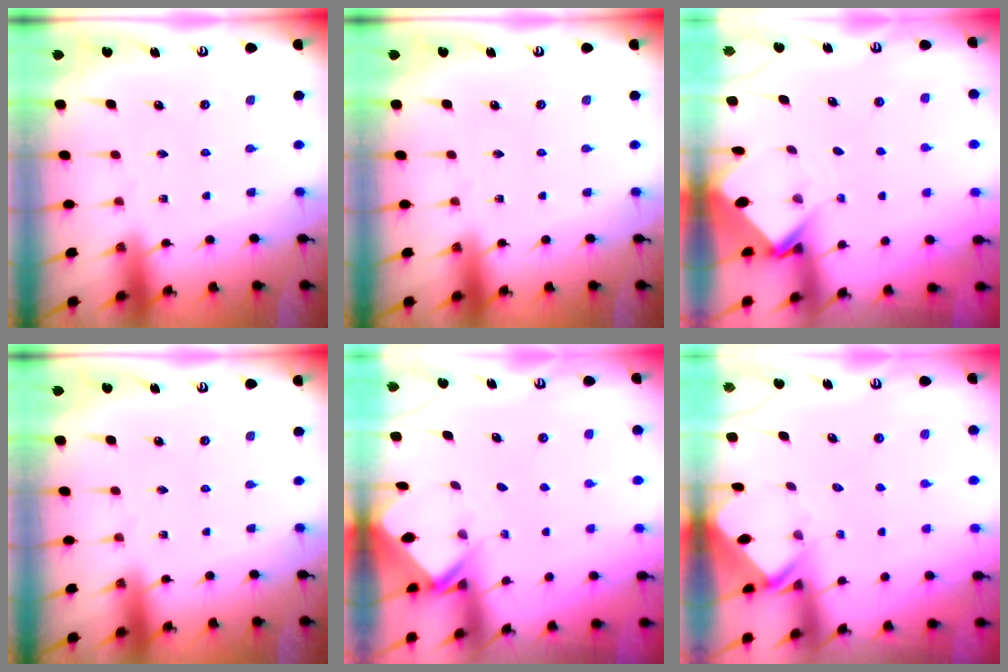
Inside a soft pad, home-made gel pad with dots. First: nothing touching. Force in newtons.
{"total": 0.0}
{"total": 3.8, "press": 3.8, "slide": 0.2}
{"total": 0.0}
{"total": 2.3, "press": 2.3, "slide": 0.2}
{"total": 2.8, "press": 2.8, "slide": 0.2}